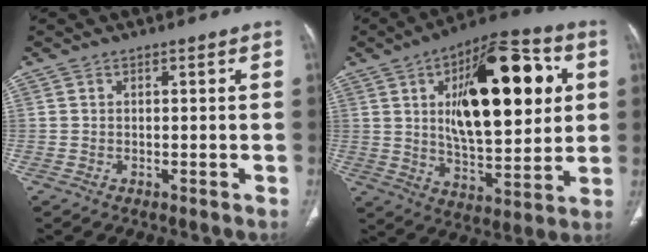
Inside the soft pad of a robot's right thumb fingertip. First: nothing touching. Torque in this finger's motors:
{"motor_torque": [-0.68, 4.16, 1.43, 1.31, 0.22]}